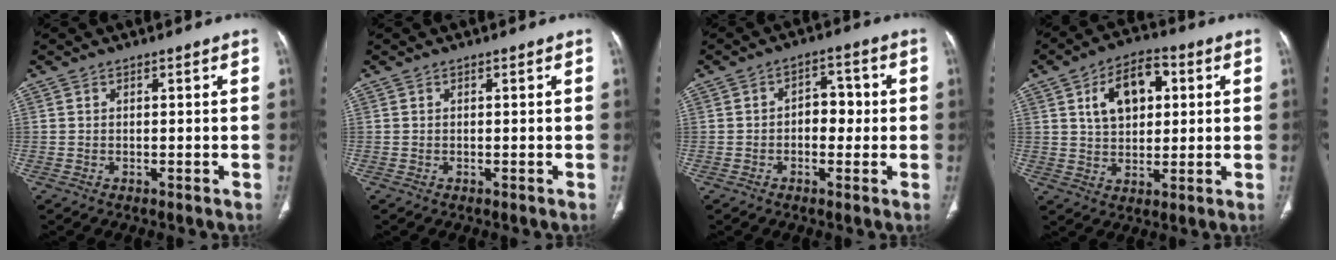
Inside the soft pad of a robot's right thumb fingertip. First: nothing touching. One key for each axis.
{"total": 0.0}
{"total": 5.5, "fx": -0.2, "fy": 3.8, "fz": 4.0, "tx": -0.029, "ty": 0.018, "tz": -0.010}
{"total": 11.3, "fx": 3.4, "fy": 7.0, "fz": 8.3, "tx": -0.112, "ty": 0.005, "tz": 0.053}